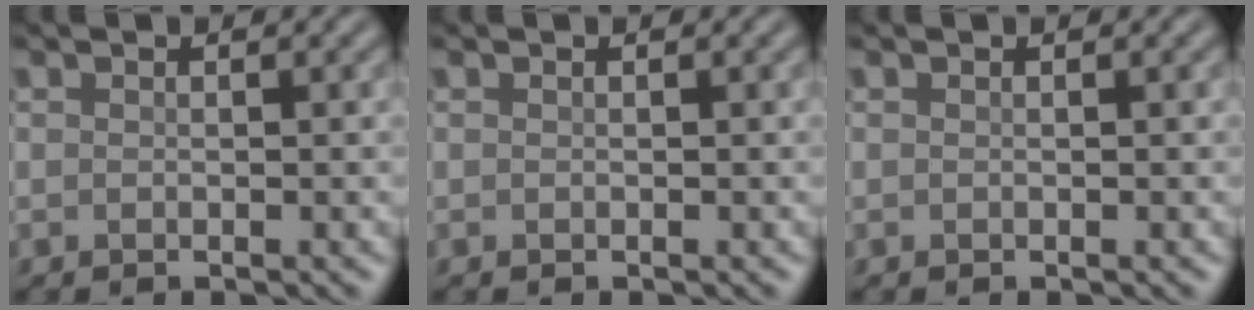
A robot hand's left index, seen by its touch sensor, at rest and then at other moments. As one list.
[{"total": 0.0}, {"total": 0.0}]